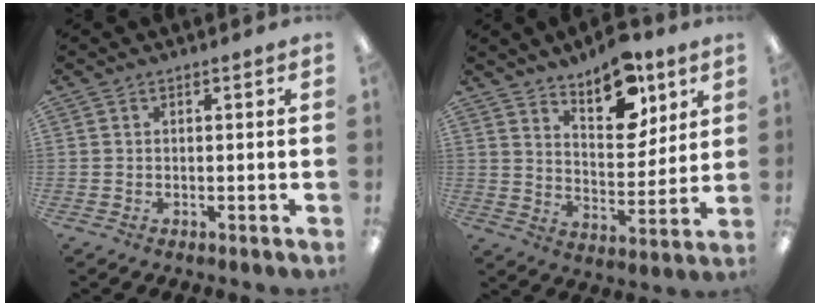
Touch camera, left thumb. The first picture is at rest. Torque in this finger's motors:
{"motor_torque": [0.32, 0.33, 0.34, 0.14, 0.07]}